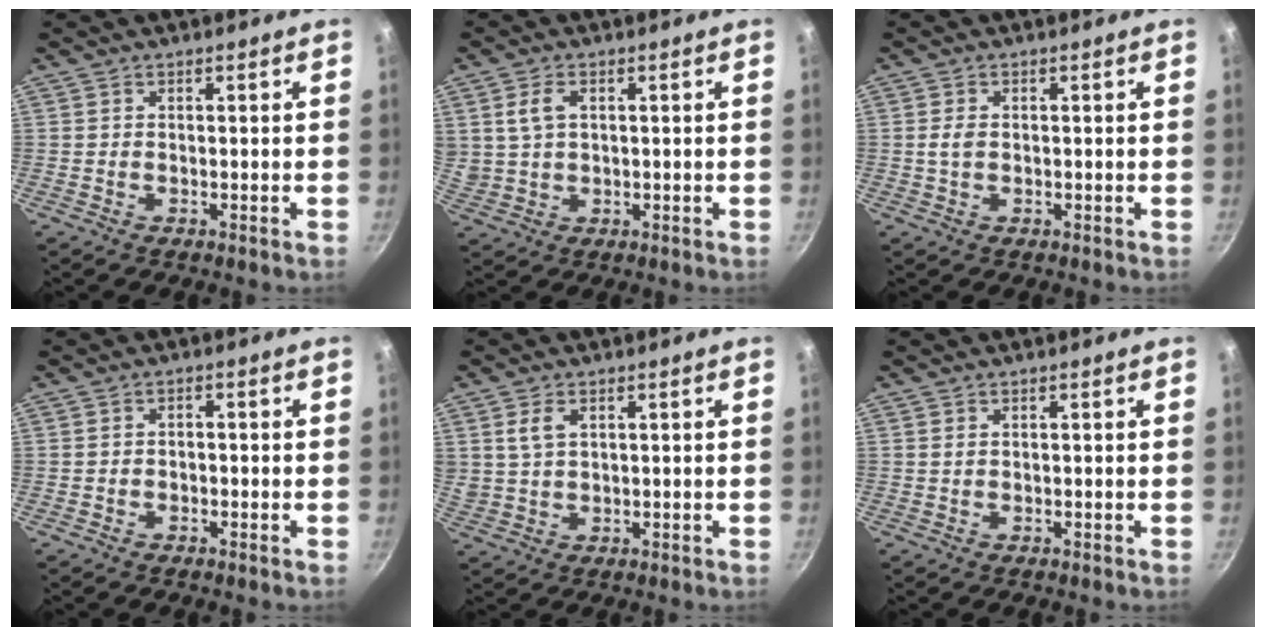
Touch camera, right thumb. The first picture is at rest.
{"total": 5.2, "force": [1.5, 3.5, 3.5], "torque": [-0.059, 0.002, 0.034]}
{"total": 2.0, "force": [0.0, 1.2, 1.5], "torque": [-0.027, 0.004, 0.000]}
{"total": 1.3, "force": [-0.7, 0.9, 0.6], "torque": [-0.013, 0.008, -0.013]}
{"total": 4.3, "force": [1.7, 2.7, 2.9], "torque": [-0.047, -0.003, 0.037]}
{"total": 0.0}